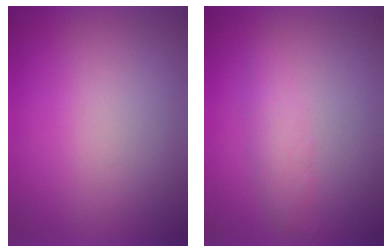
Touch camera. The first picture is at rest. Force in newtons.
{"total": 2.5}